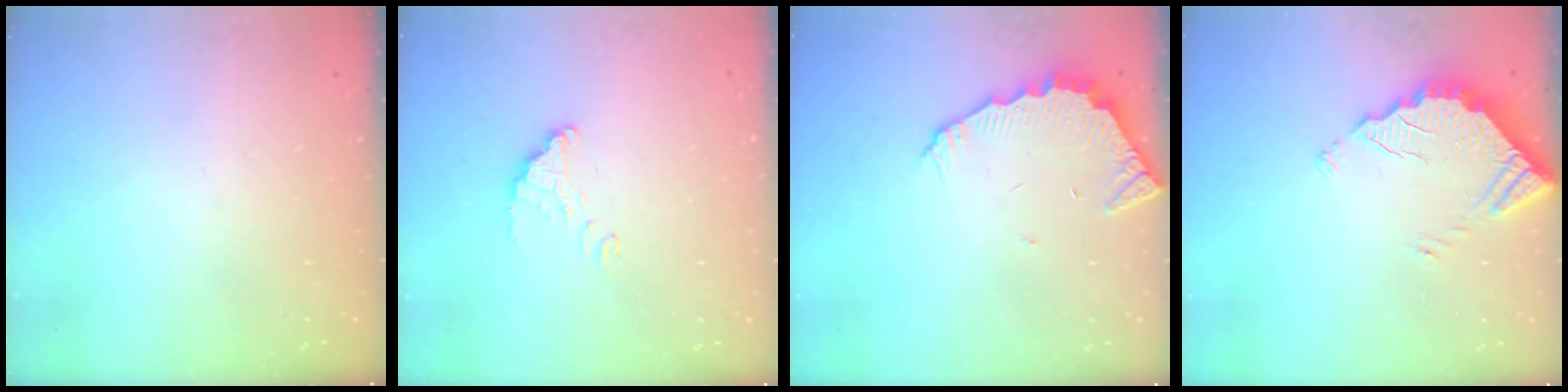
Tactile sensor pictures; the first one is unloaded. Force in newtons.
{"total": 1.8, "press": 1.8, "slide": 0.0}
{"total": 3.3, "press": 3.3, "slide": 0.3}
{"total": 3.6, "press": 3.6, "slide": 0.2}